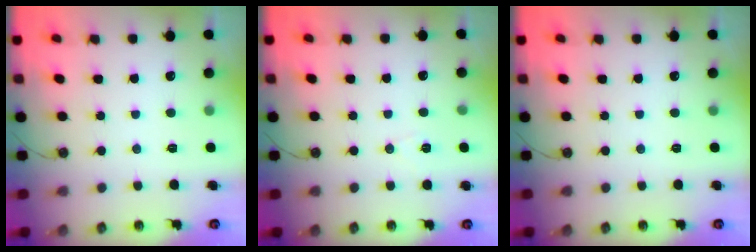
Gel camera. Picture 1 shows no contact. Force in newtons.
{"total": 4.8, "press": 3.2, "slide": 3.7}
{"total": 0.0}